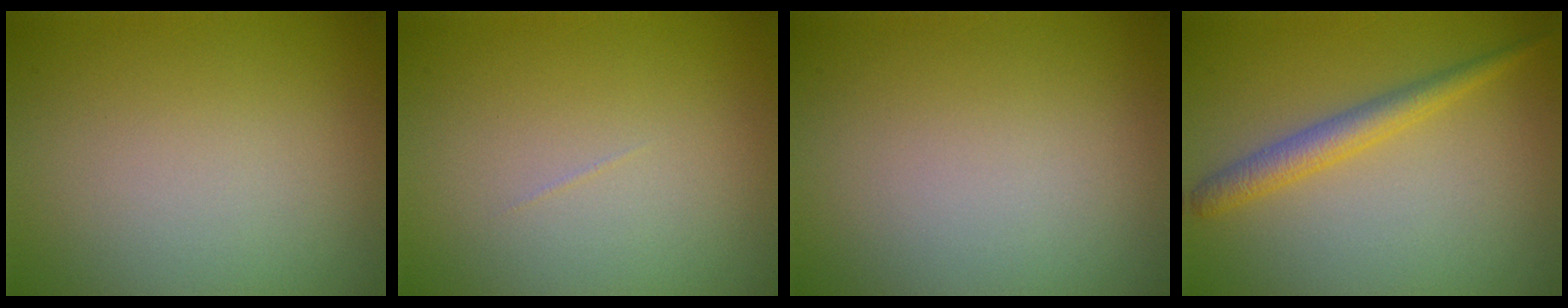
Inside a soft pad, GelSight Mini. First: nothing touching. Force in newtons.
{"total": 0.0}
{"total": 0.0}
{"total": 2.6, "press": 2.6, "slide": 0.2}